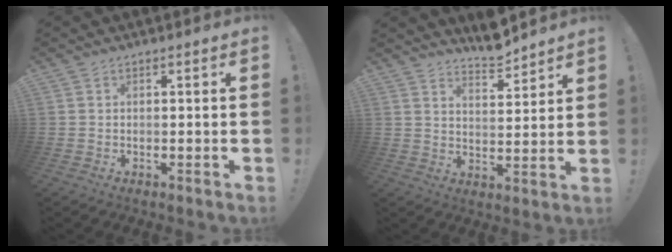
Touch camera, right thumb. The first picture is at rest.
{"total": 7.2, "force": [6.8, 1.2, 1.8], "torque": [-0.018, -0.054, 0.121]}